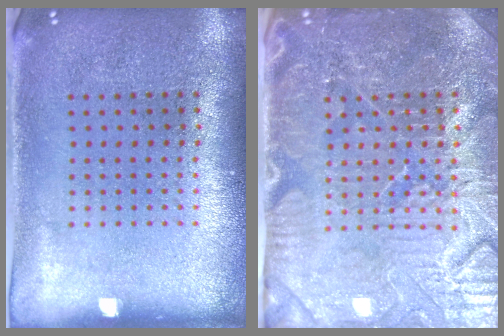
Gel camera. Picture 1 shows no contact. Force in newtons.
{"total": 4.9, "press": 4.6, "slide": 1.6}